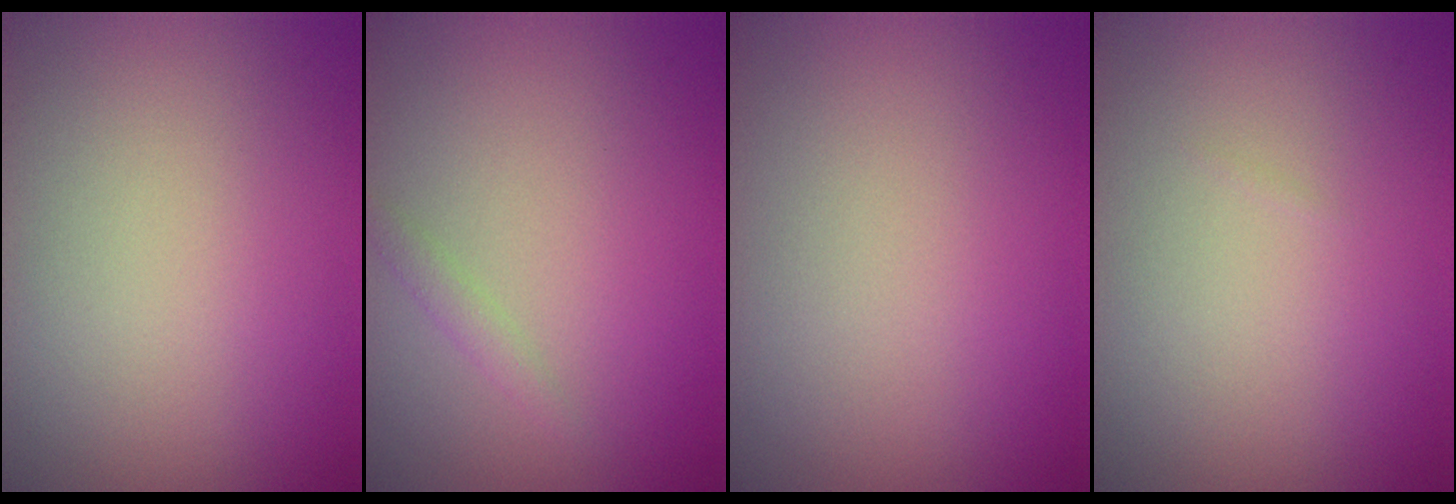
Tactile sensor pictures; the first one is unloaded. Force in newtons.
{"total": 0.9, "press": 0.9, "slide": 0.0}
{"total": 0.0}
{"total": 0.0}